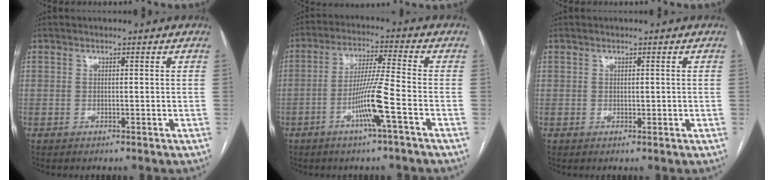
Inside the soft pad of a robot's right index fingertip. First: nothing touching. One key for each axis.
{"total": 8.6, "fx": -3.5, "fy": -1.0, "fz": 7.8, "tx": -0.152, "ty": -0.003, "tz": -0.070}
{"total": 0.7, "fx": 0.1, "fy": 0.5, "fz": 0.4, "tx": -0.005, "ty": -0.001, "tz": 0.003}